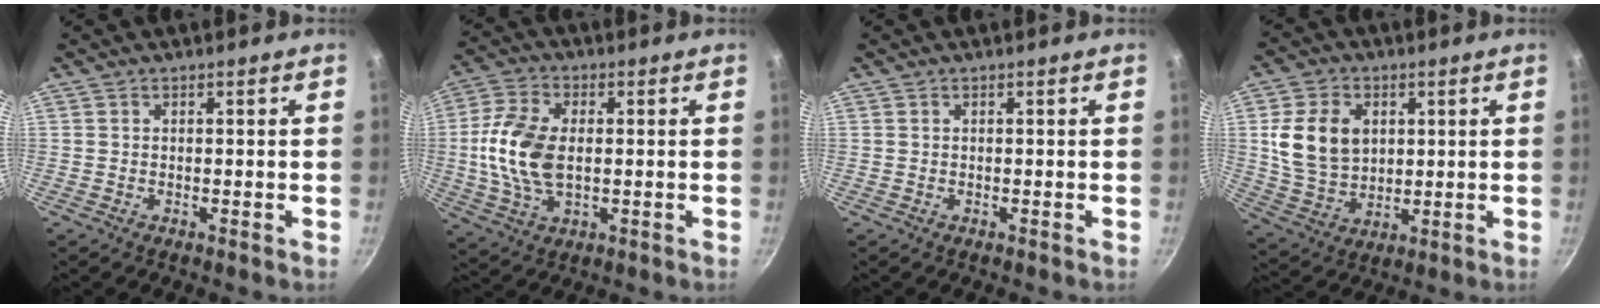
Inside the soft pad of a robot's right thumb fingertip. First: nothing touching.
{"total": 12.8, "force": [0.1, 7.5, 10.3], "torque": [-0.202, 0.010, -0.005]}
{"total": 0.0}
{"total": 12.6, "force": [2.5, 9.3, 8.0], "torque": [-0.130, -0.012, 0.056]}